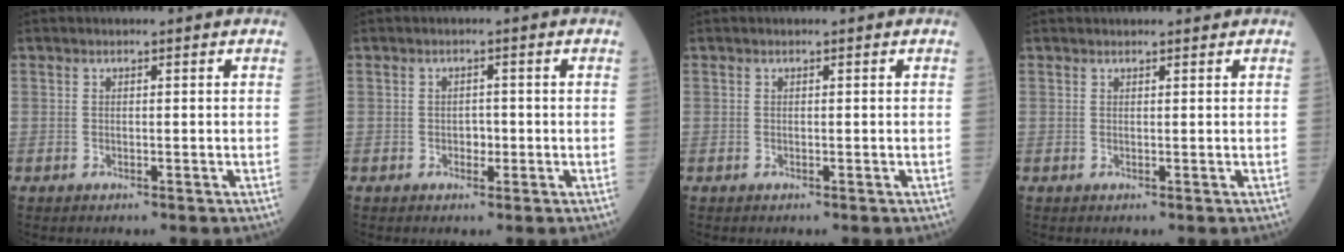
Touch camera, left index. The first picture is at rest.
{"total": 1.4, "force": [-0.9, 0.9, 0.6], "torque": [-0.008, -0.003, -0.016]}
{"total": 0.0}
{"total": 3.2, "force": [3.1, 0.7, 0.7], "torque": [-0.006, 0.020, 0.034]}